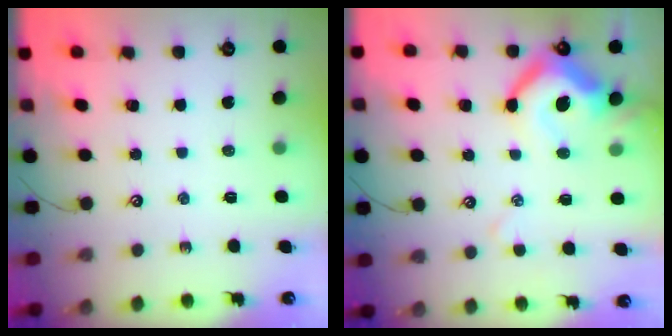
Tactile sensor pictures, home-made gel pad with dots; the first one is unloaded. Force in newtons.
{"total": 9.2, "press": 9.0, "slide": 1.8}